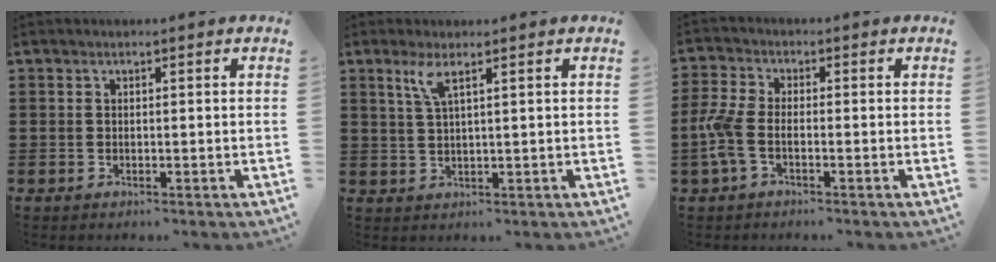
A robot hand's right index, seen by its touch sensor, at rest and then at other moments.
{"total": 3.2, "force": [1.6, 0.3, 2.7], "torque": [-0.059, 0.001, 0.026]}
{"total": 4.5, "force": [-1.5, 1.9, 3.8], "torque": [-0.109, -0.010, -0.039]}